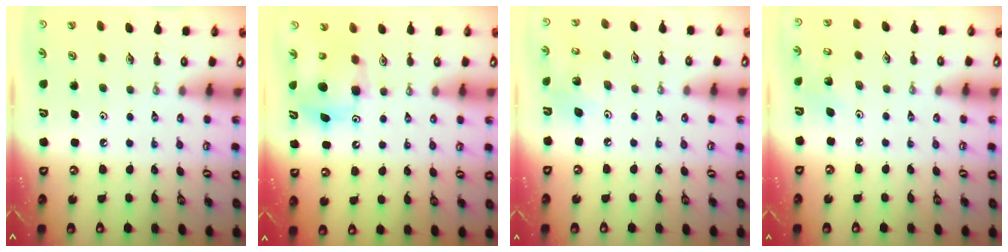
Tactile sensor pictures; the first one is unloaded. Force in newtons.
{"total": 8.0, "press": 8.0, "slide": 0.4}
{"total": 6.5, "press": 6.1, "slide": 2.4}
{"total": 4.5, "press": 4.5, "slide": 0.4}